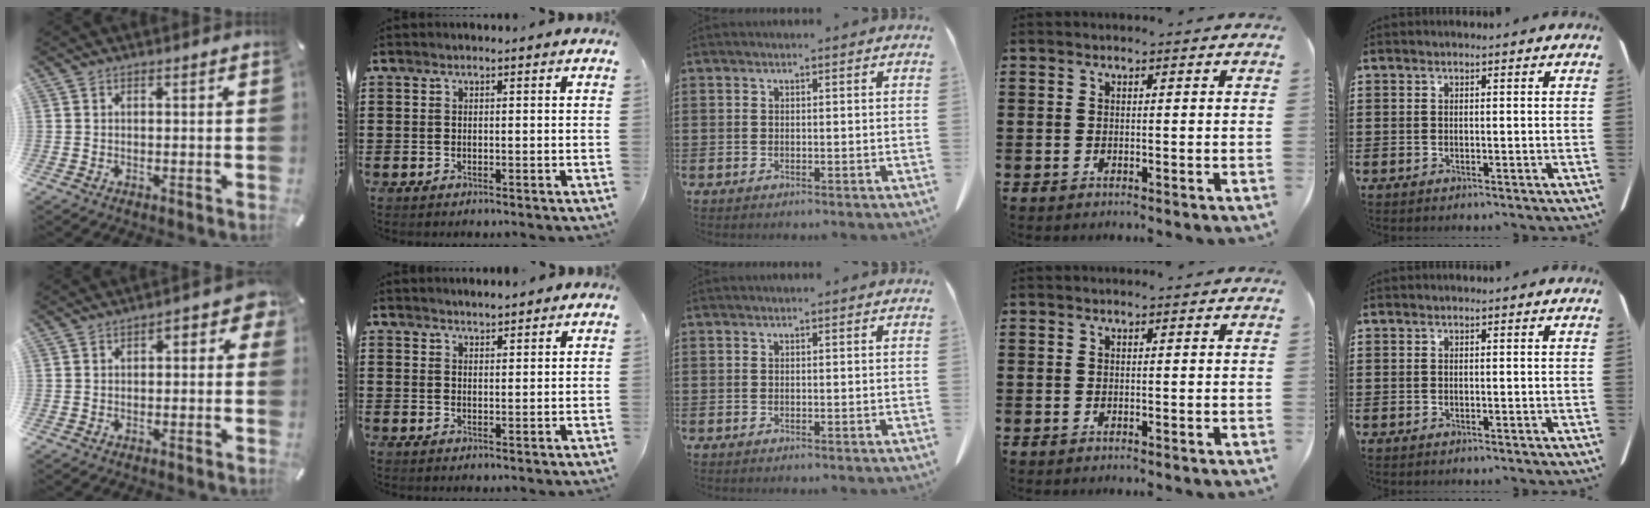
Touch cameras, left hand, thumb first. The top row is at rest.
{"thumb": {"total": 4.1, "force": [-0.6, 2.4, 3.3], "torque": [-0.044, 0.009, -0.014]}, "index": {"total": 2.2, "force": [2.2, 0.1, 0.1], "torque": [-0.006, -0.001, 0.042]}}